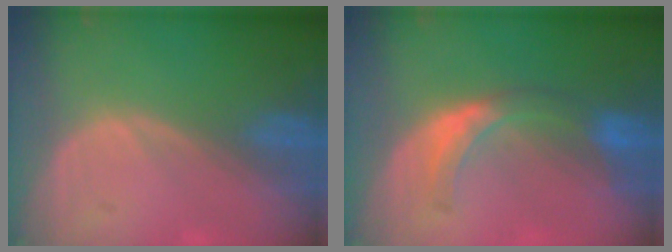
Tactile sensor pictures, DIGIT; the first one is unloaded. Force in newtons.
{"total": 5.8, "press": 5.6, "slide": 1.5}